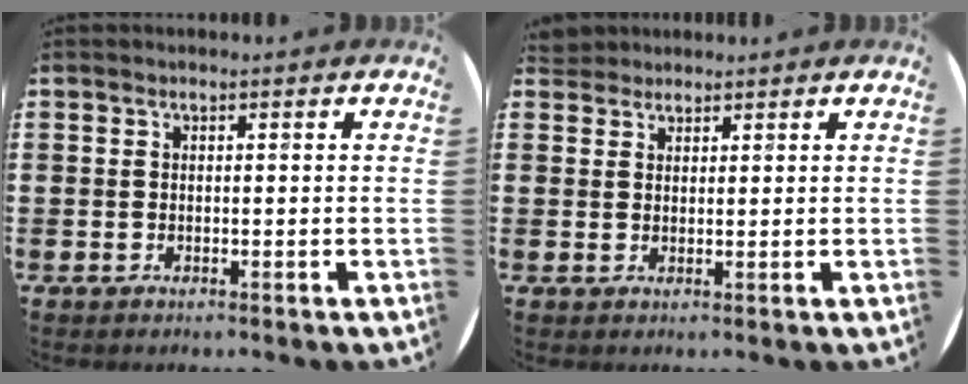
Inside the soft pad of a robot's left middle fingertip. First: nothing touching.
{"total": 2.0, "force": [1.9, 0.7, 0.0], "torque": [-0.003, 0.004, 0.038]}